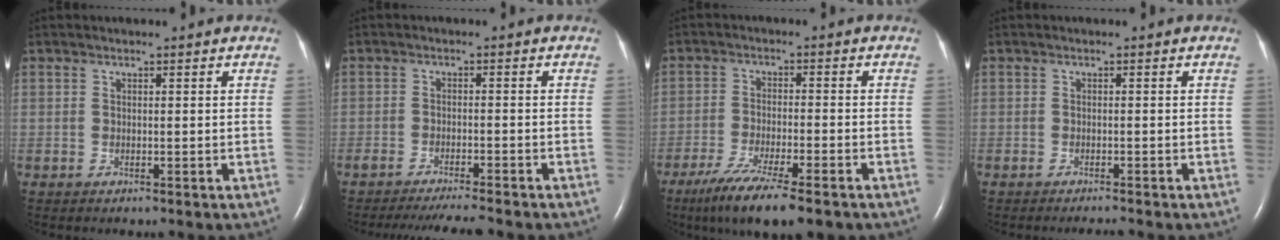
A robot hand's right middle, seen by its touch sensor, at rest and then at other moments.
{"total": 7.3, "force": [-6.7, 0.0, 2.9], "torque": [-0.042, -0.016, -0.103]}
{"total": 11.5, "force": [-8.3, 1.4, 7.9], "torque": [-0.134, -0.028, -0.132]}
{"total": 1.3, "force": [-1.3, -0.2, 0.3], "torque": [-0.009, -0.005, -0.017]}